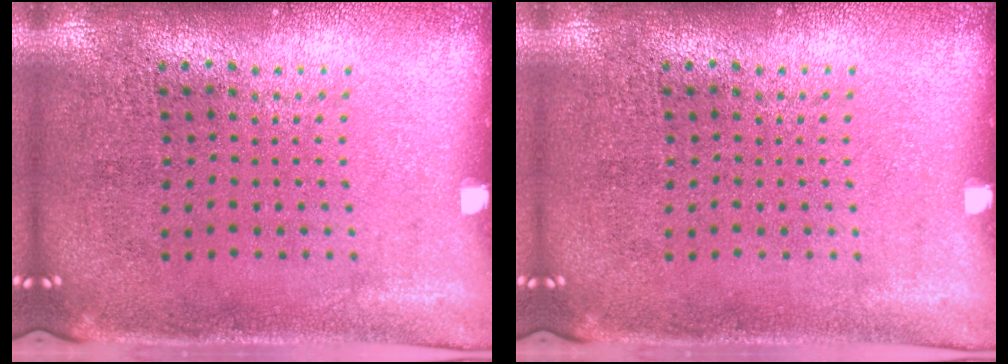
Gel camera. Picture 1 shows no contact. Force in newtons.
{"total": 0.0}